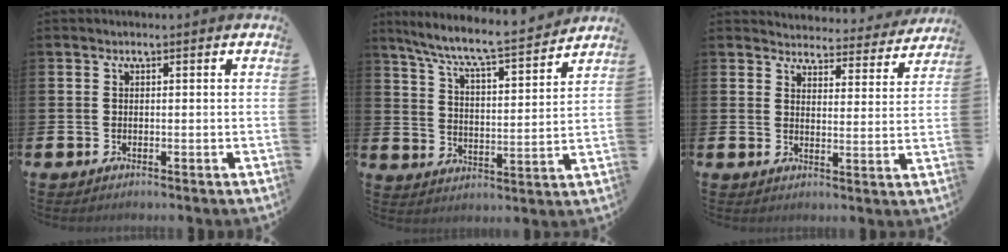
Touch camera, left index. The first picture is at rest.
{"total": 7.8, "force": [7.2, 0.3, 3.0], "torque": [-0.088, -0.057, 0.120]}
{"total": 4.2, "force": [4.1, 0.9, 0.1], "torque": [-0.005, -0.037, 0.067]}